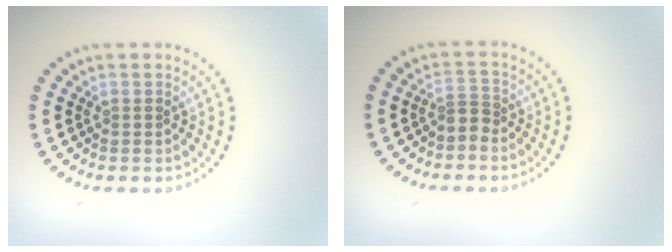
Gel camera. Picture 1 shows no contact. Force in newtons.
{"total": 1.3, "press": 0.9, "slide": 0.9}